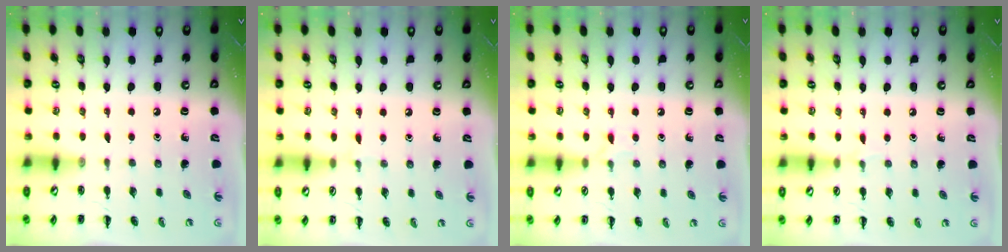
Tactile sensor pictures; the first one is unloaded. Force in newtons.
{"total": 3.6, "press": 3.4, "slide": 1.3}
{"total": 4.4, "press": 4.1, "slide": 1.5}
{"total": 4.0, "press": 3.7, "slide": 1.3}